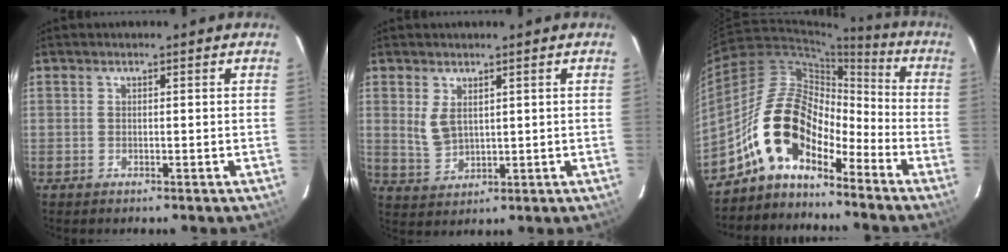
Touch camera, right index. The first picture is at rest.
{"total": 4.1, "force": [1.8, 2.4, 2.9], "torque": [-0.055, -0.005, 0.043]}
{"total": 12.8, "force": [-8.8, 6.5, 6.7], "torque": [-0.112, 0.027, -0.174]}